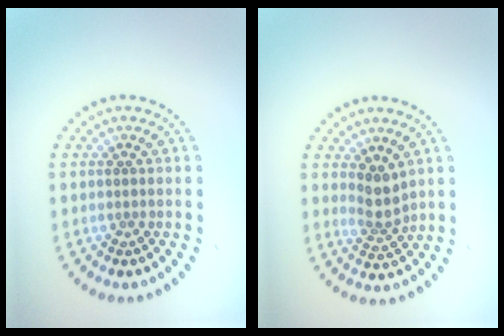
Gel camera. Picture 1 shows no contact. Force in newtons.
{"total": 2.4, "press": 1.8, "slide": 1.5}